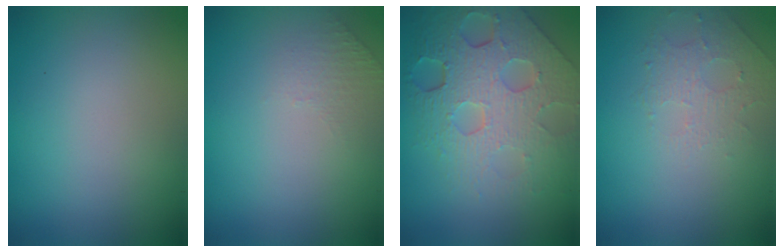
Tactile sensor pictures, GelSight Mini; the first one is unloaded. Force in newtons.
{"total": 1.0, "press": 0.5, "slide": 0.9}
{"total": 7.9, "press": 5.5, "slide": 5.7}
{"total": 1.5, "press": 1.0, "slide": 1.1}